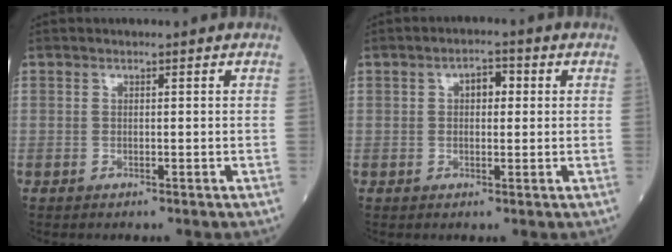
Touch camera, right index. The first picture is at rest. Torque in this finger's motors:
{"motor_torque": [0.05, 0.02, 0.02, 0.01]}